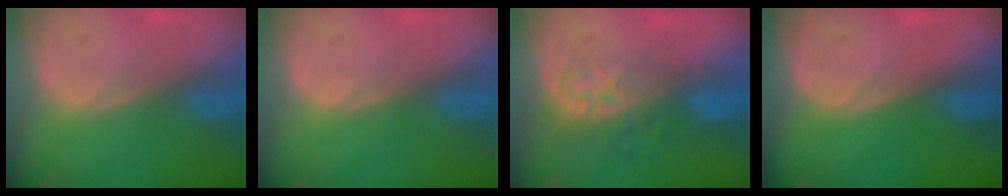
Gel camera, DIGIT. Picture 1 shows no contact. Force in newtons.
{"total": 0.0}
{"total": 8.6, "press": 7.0, "slide": 4.9}
{"total": 0.0}